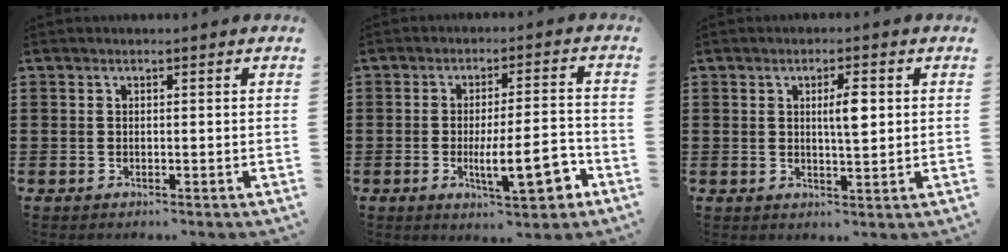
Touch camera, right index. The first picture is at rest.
{"total": 10.3, "force": [-3.3, 2.9, 9.3], "torque": [-0.138, -0.009, -0.051]}
{"total": 4.1, "force": [0.9, 1.1, 3.9], "torque": [-0.068, 0.004, 0.010]}